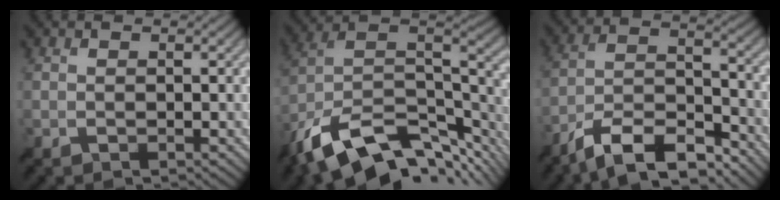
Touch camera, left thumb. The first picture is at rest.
{"total": 15.9, "force": [-9.5, 7.2, 10.6], "torque": [-0.234, -0.019, -0.156]}
{"total": 12.0, "force": [-9.8, 3.1, 6.3], "torque": [-0.112, 0.001, -0.185]}